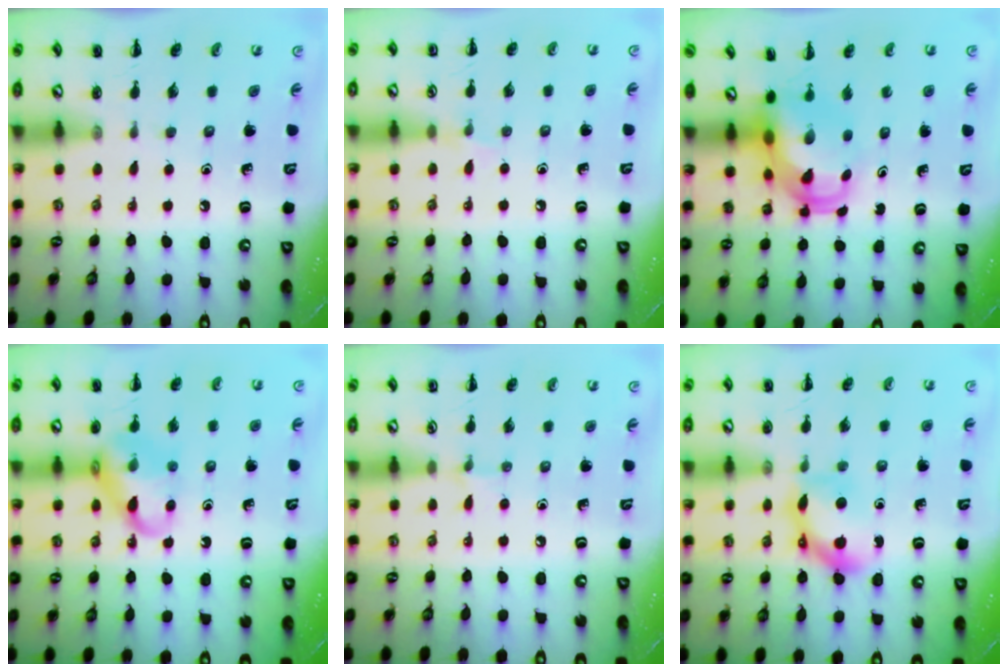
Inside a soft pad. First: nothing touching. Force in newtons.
{"total": 3.8, "press": 3.6, "slide": 1.4}
{"total": 5.4, "press": 5.2, "slide": 1.5}
{"total": 15.1, "press": 14.9, "slide": 2.4}
{"total": 4.6, "press": 4.4, "slide": 1.6}
{"total": 8.2, "press": 8.1, "slide": 1.2}